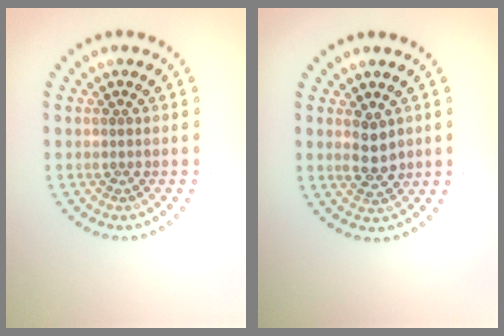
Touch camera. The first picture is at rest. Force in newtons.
{"total": 2.6, "press": 2.5, "slide": 0.5}